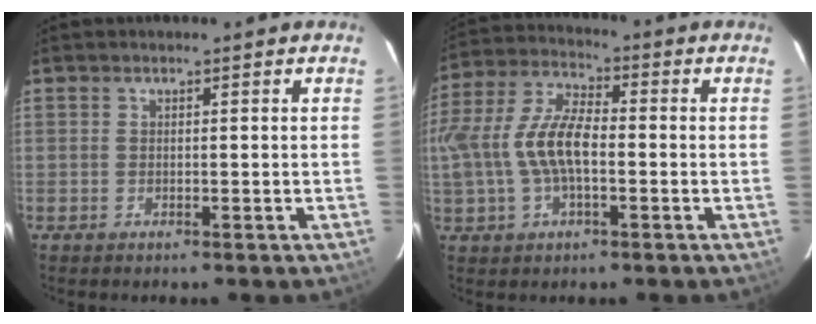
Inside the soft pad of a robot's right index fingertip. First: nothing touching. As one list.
[{"total": 13.2, "force": [-1.7, 6.3, 11.5], "torque": [-0.243, 0.011, -0.032]}]